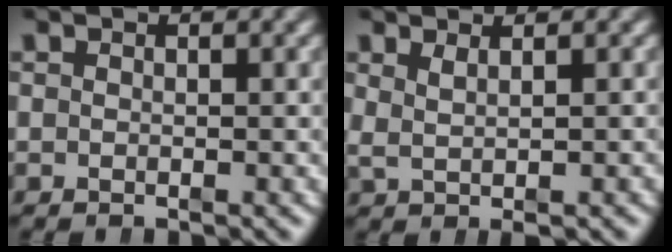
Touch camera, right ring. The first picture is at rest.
{"total": 1.4, "force": [0.8, -0.3, 1.1], "torque": [-0.013, 0.000, 0.022]}